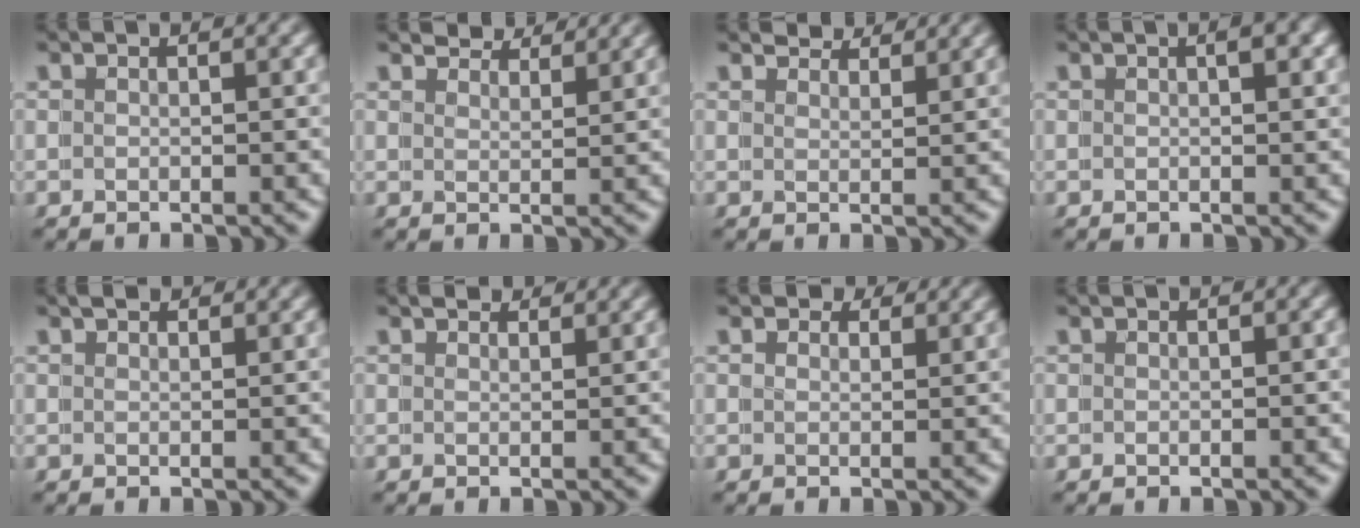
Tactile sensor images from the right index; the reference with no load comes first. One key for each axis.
{"total": 3.9, "fx": 3.8, "fy": -0.6, "fz": 0.4, "tx": 0.007, "ty": 0.006, "tz": 0.060}
{"total": 3.5, "fx": 3.4, "fy": -0.6, "fz": 0.2, "tx": 0.008, "ty": 0.004, "tz": 0.054}
{"total": 1.2, "fx": 0.5, "fy": -0.2, "fz": 1.1, "tx": -0.011, "ty": 0.006, "tz": 0.009}
{"total": 1.3, "fx": 1.2, "fy": -0.3, "fz": 0.3, "tx": -0.002, "ty": 0.004, "tz": 0.017}
{"total": 1.9, "fx": 1.9, "fy": -0.3, "fz": 0.3, "tx": 0.004, "ty": 0.003, "tz": 0.028}
{"total": 1.5, "fx": 1.5, "fy": 0.0, "fz": -0.1, "tx": 0.001, "ty": -0.004, "tz": 0.024}
{"total": 0.0}